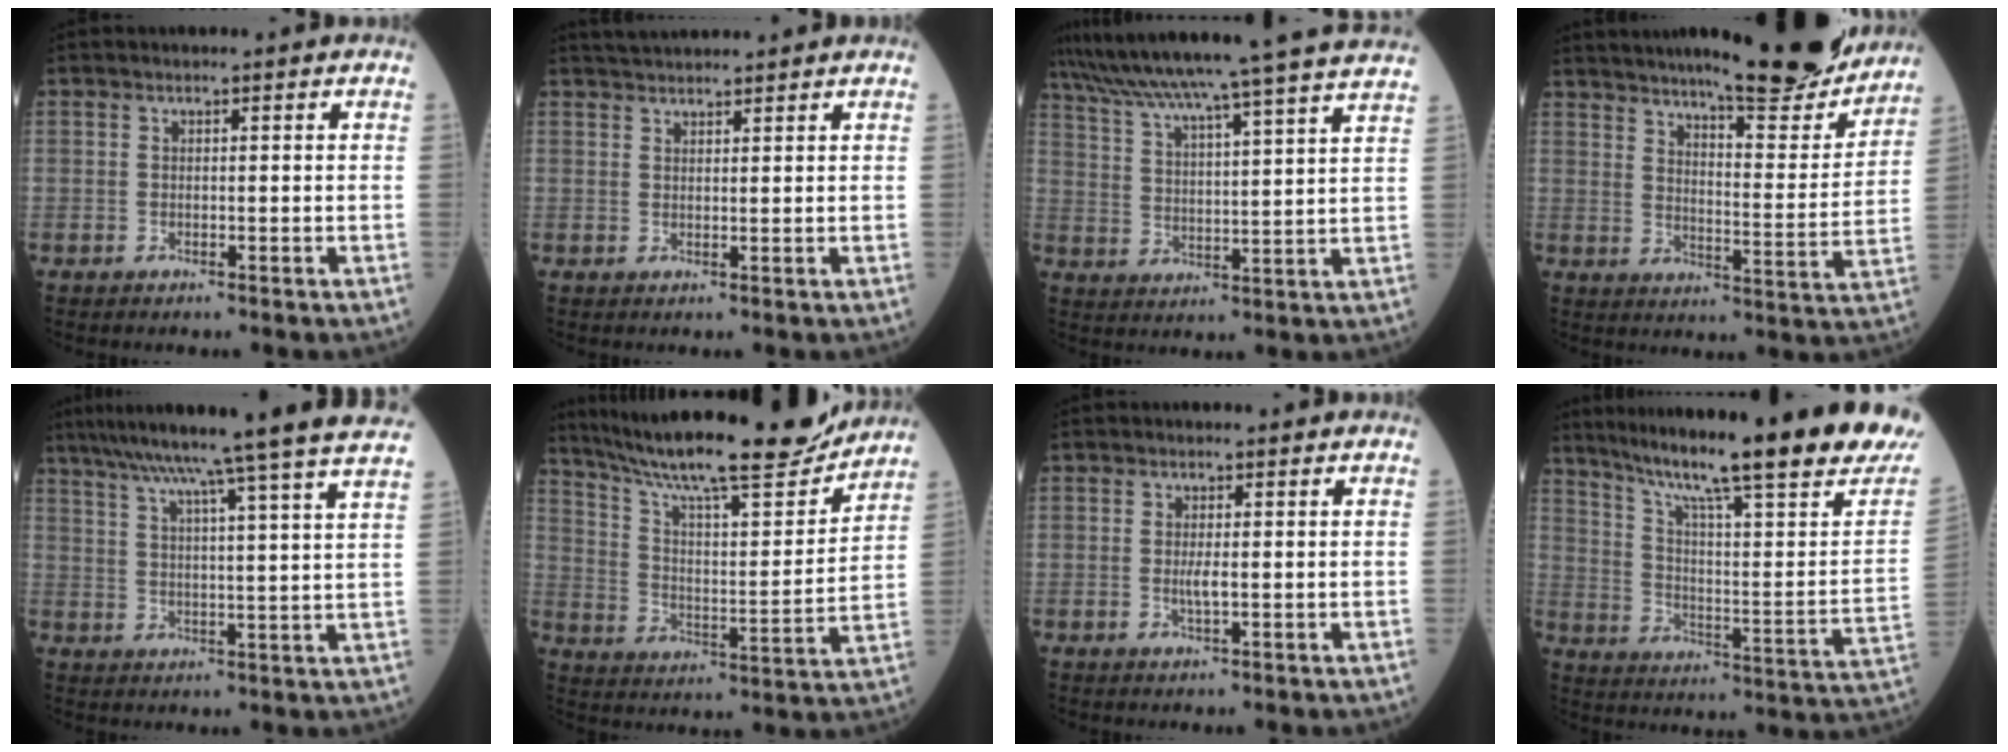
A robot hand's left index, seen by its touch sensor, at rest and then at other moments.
{"total": 4.9, "force": [4.6, 0.1, 1.5], "torque": [-0.027, 0.031, 0.078]}
{"total": 25.8, "force": [23.0, -2.0, 11.5], "torque": [-0.200, -0.030, 0.317]}
{"total": 20.0, "force": [17.5, 2.1, 9.3], "torque": [-0.128, -0.032, 0.234]}
{"total": 22.7, "force": [19.4, -2.8, 11.4], "torque": [-0.198, -0.034, 0.256]}
{"total": 21.2, "force": [18.9, 1.5, 9.5], "torque": [-0.167, -0.016, 0.291]}
{"total": 1.5, "force": [0.0, 0.2, 1.5], "torque": [-0.030, -0.002, -0.002]}
{"total": 28.2, "force": [21.6, 0.6, 18.1], "torque": [-0.276, -0.066, 0.291]}